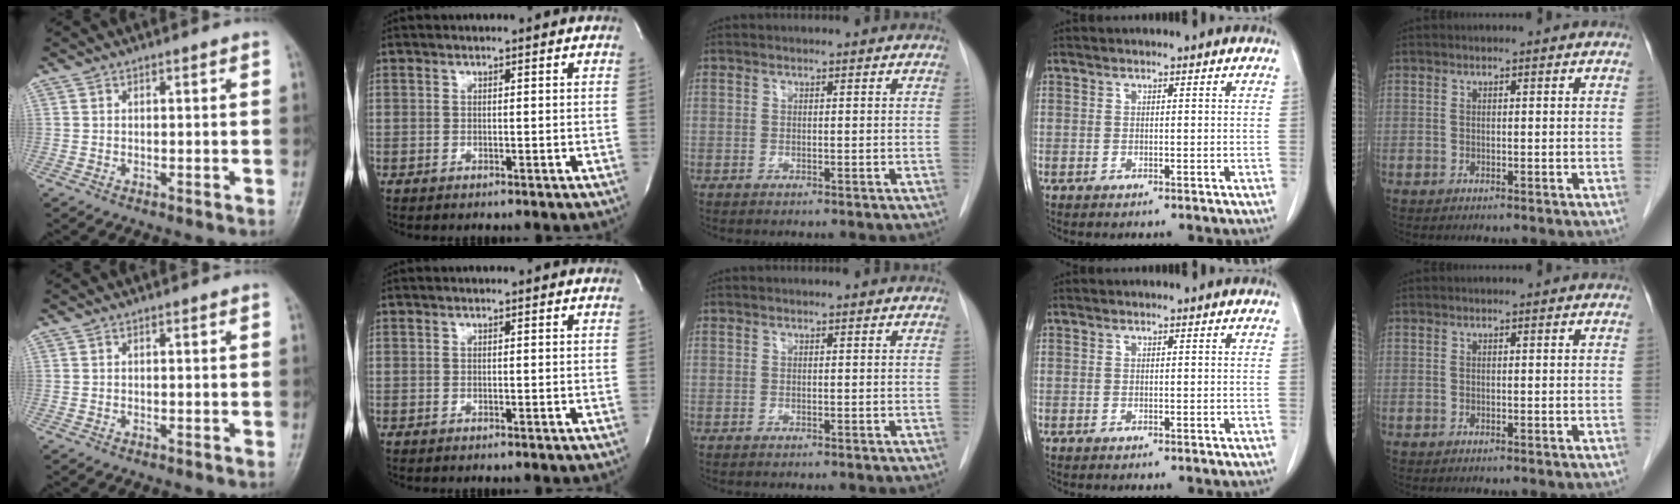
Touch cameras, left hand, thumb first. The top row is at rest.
{}